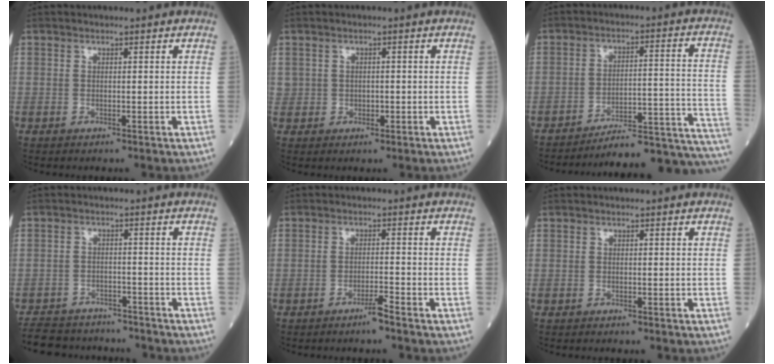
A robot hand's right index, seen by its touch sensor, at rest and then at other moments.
{"total": 1.7, "force": [0.0, 1.6, 0.7], "torque": [-0.012, 0.003, 0.004]}
{"total": 19.6, "force": [-18.8, -0.3, 5.5], "torque": [-0.011, 0.029, -0.251]}
{"total": 11.3, "force": [-10.2, 4.1, 2.4], "torque": [-0.042, 0.012, -0.143]}
{"total": 2.5, "force": [-2.0, -0.4, 1.4], "torque": [-0.027, -0.002, -0.036]}
{"total": 1.4, "force": [-1.3, 0.1, 0.5], "torque": [-0.008, 0.000, -0.017]}